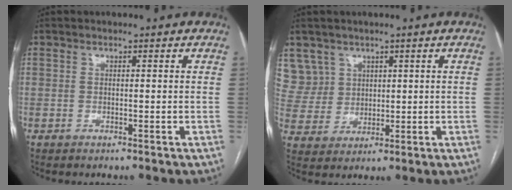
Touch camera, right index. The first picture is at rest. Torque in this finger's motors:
{"motor_torque": [-0.24, 0.20, 0.00, 0.00]}